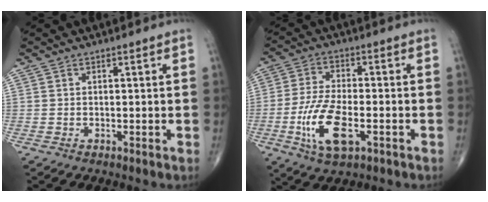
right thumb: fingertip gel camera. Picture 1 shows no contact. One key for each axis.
{"total": 11.3, "fx": -3.7, "fy": 4.8, "fz": 9.5, "tx": -0.196, "ty": 0.007, "tz": -0.068}